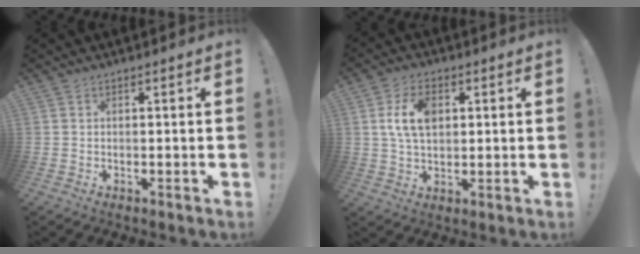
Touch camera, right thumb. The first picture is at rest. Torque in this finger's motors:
{"motor_torque": [1.14, 1.76, 0.92, -0.16, 0.04]}